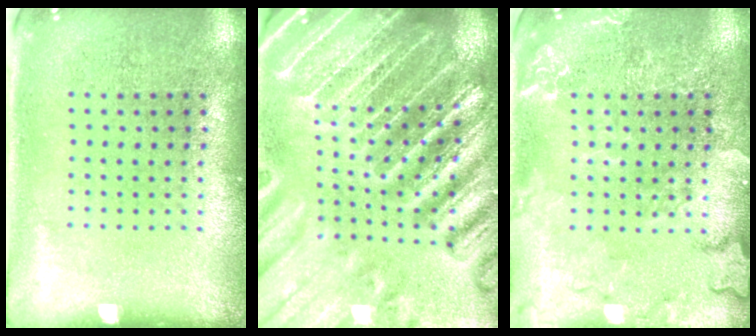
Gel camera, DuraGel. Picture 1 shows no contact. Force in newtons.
{"total": 4.8, "press": 4.4, "slide": 2.1}
{"total": 3.1, "press": 3.0, "slide": 0.4}